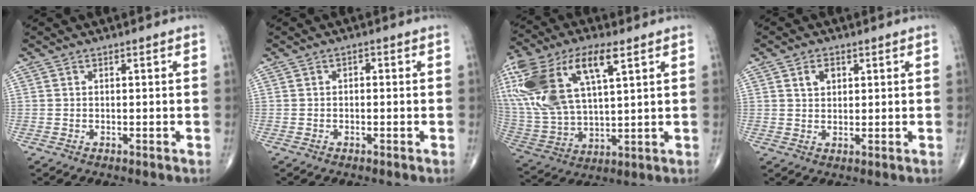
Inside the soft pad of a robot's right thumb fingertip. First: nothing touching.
{"total": 1.1, "force": [0.0, 0.7, 0.8], "torque": [-0.009, 0.005, -0.003]}
{"total": 24.6, "force": [9.8, 11.1, 19.6], "torque": [-0.435, 0.006, 0.188]}
{"total": 3.3, "force": [1.4, 2.3, 2.0], "torque": [-0.025, -0.004, 0.025]}